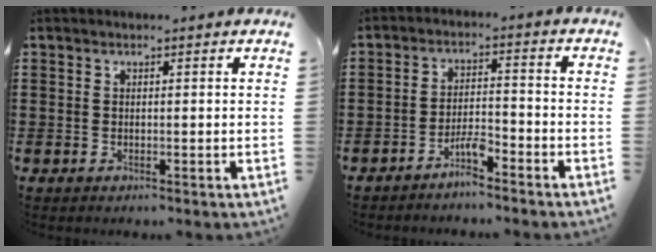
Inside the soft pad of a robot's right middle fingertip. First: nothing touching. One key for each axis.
{"total": 3.8, "fx": -3.2, "fy": 0.4, "fz": 2.1, "tx": -0.046, "ty": 0.004, "tz": -0.064}